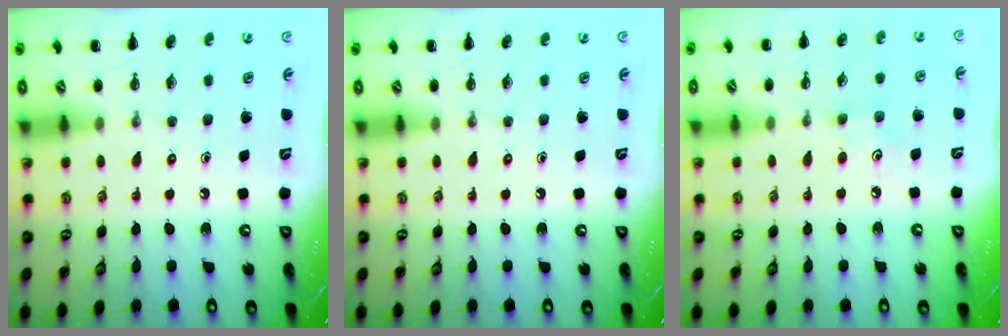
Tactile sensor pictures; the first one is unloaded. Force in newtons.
{"total": 0.0}
{"total": 3.9, "press": 3.8, "slide": 0.9}